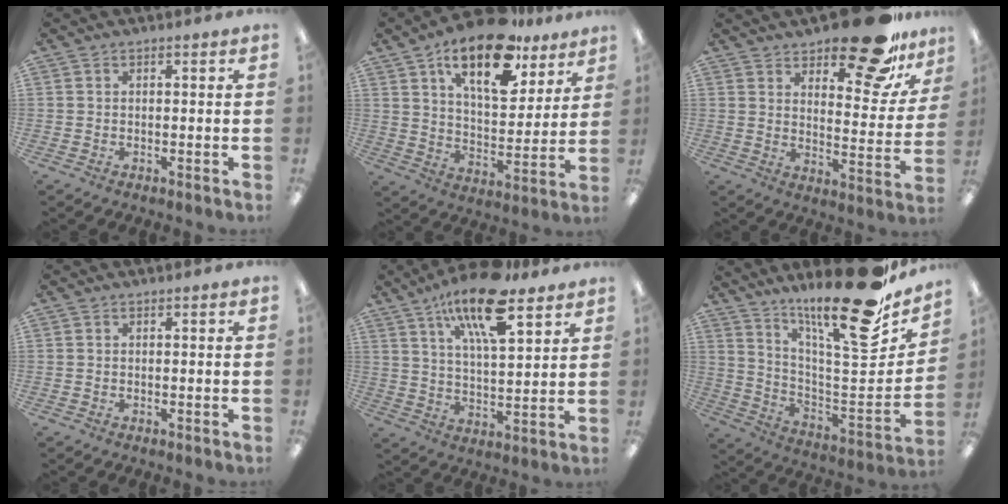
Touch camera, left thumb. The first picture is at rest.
{"total": 18.9, "force": [12.0, 8.4, 11.9], "torque": [-0.183, -0.061, 0.201]}
{"total": 19.0, "force": [14.3, 6.9, 10.6], "torque": [-0.142, -0.096, 0.236]}
{"total": 0.0}
{"total": 17.3, "force": [11.4, 5.8, 11.7], "torque": [-0.199, -0.048, 0.187]}
{"total": 25.0, "force": [19.6, 4.4, 14.9], "torque": [-0.211, -0.148, 0.310]}